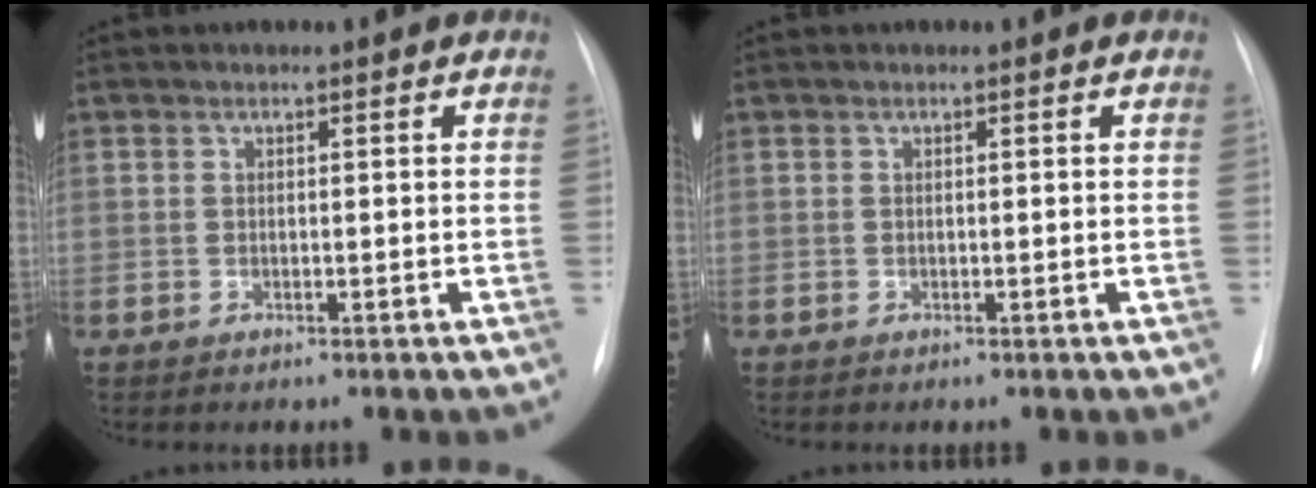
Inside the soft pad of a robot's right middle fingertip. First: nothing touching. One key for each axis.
{"total": 0.0}